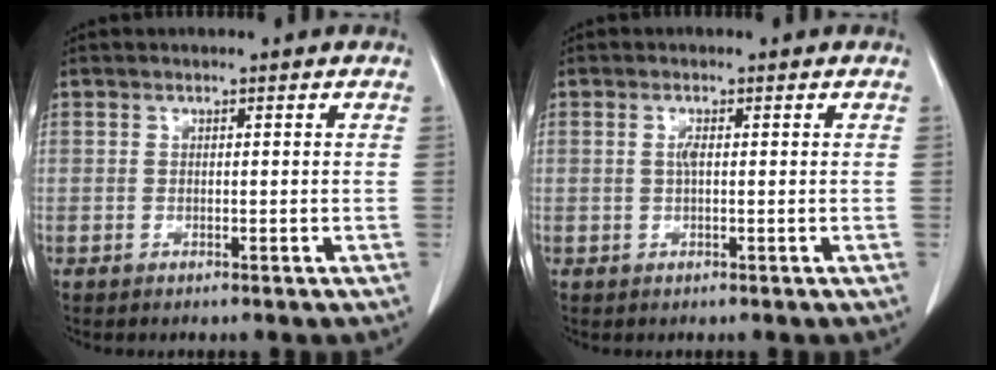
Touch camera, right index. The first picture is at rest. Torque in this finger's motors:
{"motor_torque": [0.17, -0.04, 0.05, 0.01]}